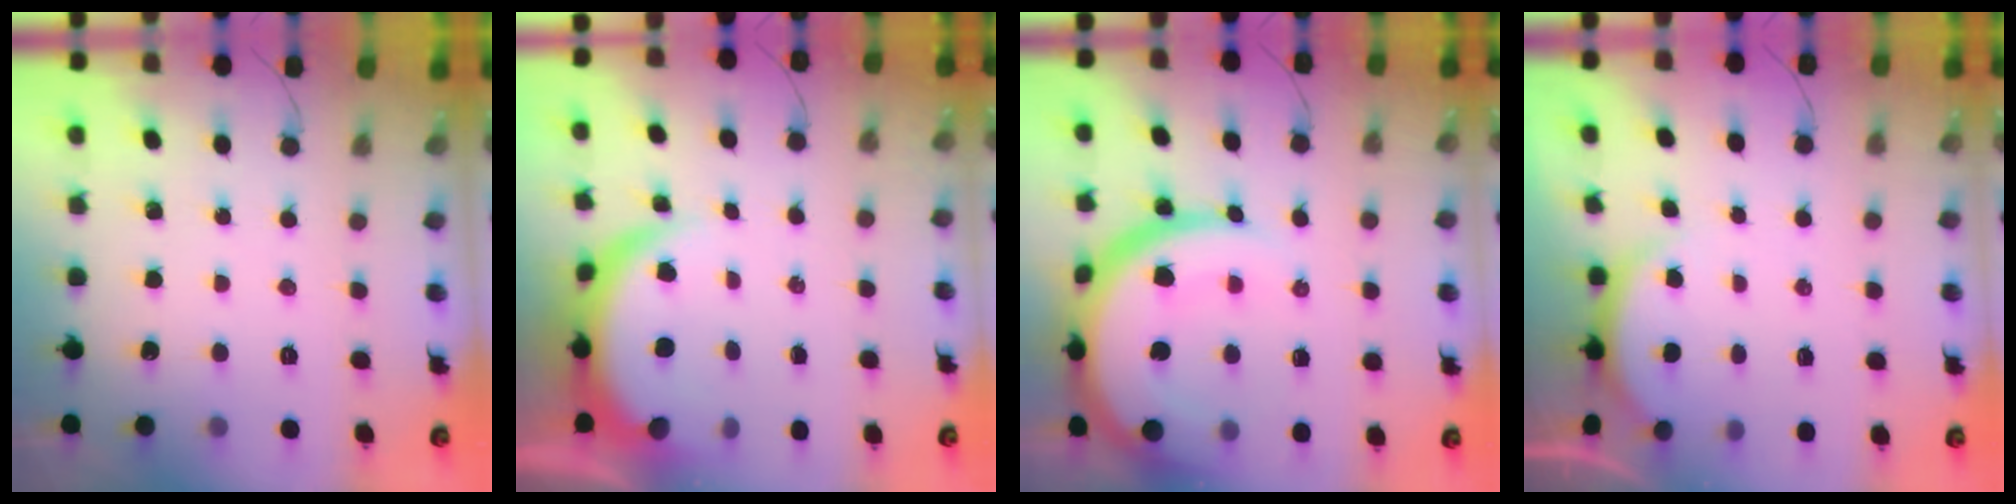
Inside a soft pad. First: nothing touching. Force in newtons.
{"total": 7.0, "press": 6.9, "slide": 0.8}
{"total": 22.7, "press": 22.6, "slide": 1.7}
{"total": 2.9, "press": 2.2, "slide": 1.8}